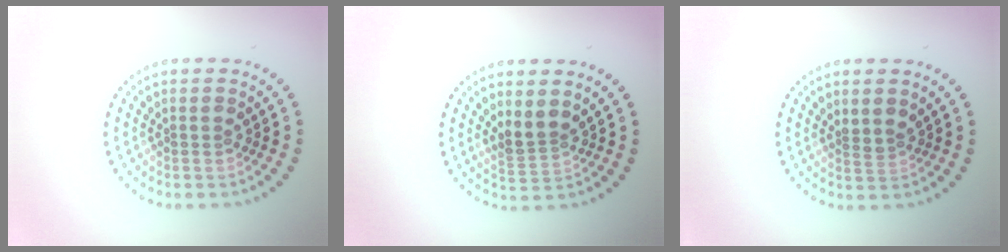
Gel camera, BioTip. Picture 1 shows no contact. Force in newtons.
{"total": 2.4, "press": 1.8, "slide": 1.6}
{"total": 1.4, "press": 1.1, "slide": 0.8}